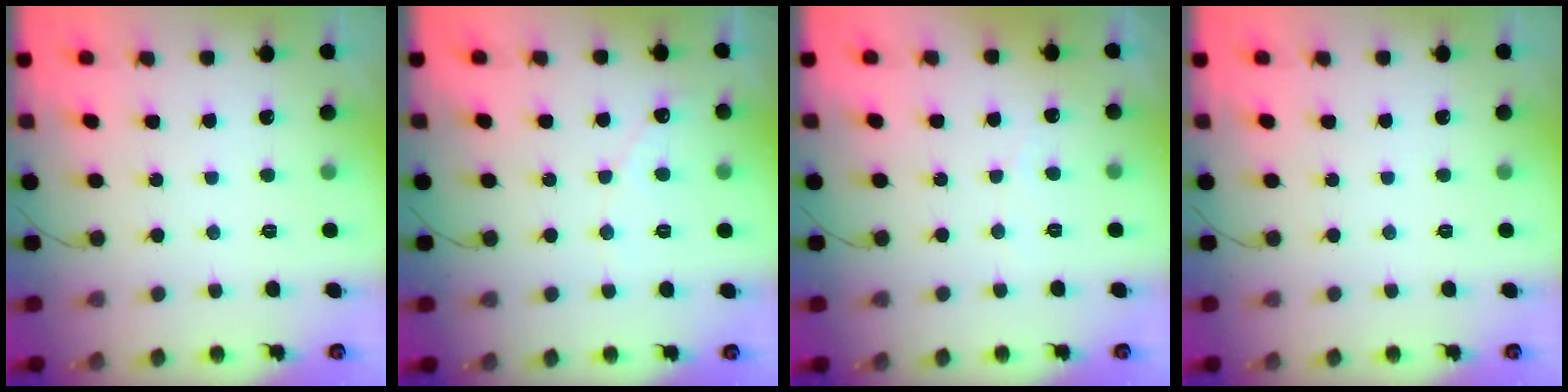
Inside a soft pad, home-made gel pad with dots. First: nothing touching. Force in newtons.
{"total": 2.3, "press": 2.3, "slide": 0.1}
{"total": 1.9, "press": 1.9, "slide": 0.2}
{"total": 0.0}